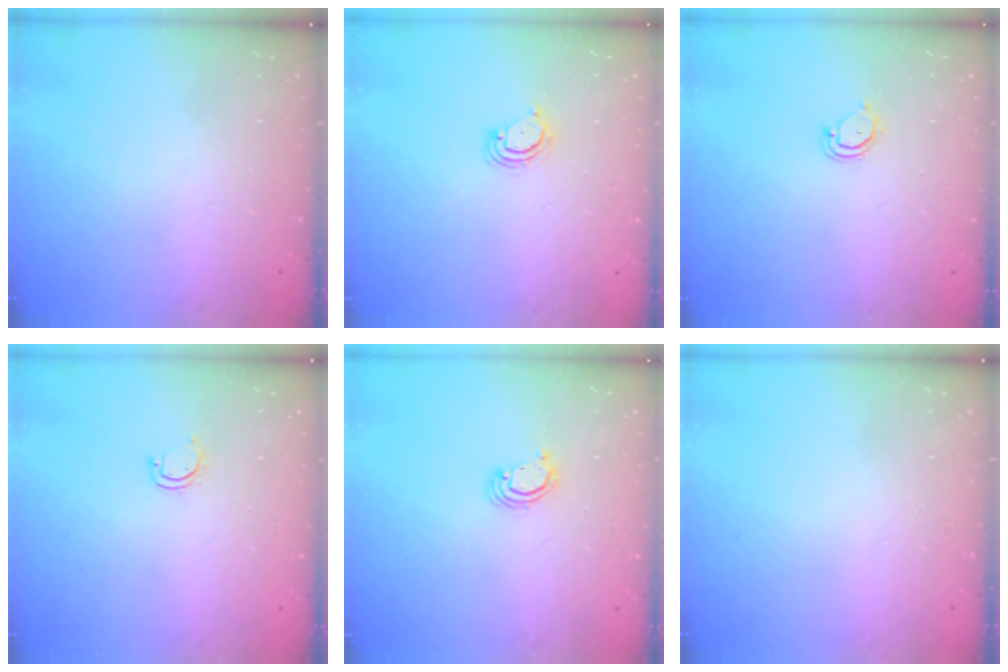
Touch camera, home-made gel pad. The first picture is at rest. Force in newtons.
{"total": 4.2, "press": 4.1, "slide": 0.3}
{"total": 3.4, "press": 3.3, "slide": 0.5}
{"total": 3.0, "press": 3.0, "slide": 0.2}
{"total": 2.2, "press": 2.2, "slide": 0.1}
{"total": 0.0}